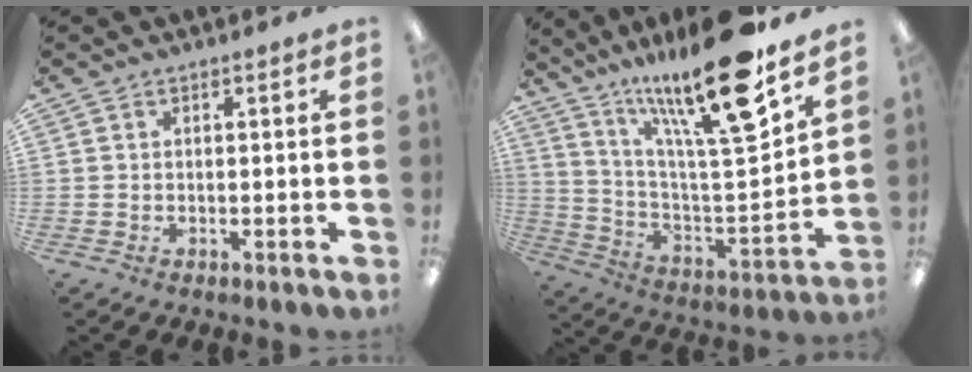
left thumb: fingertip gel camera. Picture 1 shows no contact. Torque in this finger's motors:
{"motor_torque": [0.62, 0.52, 1.48, -1.29, 0.49]}